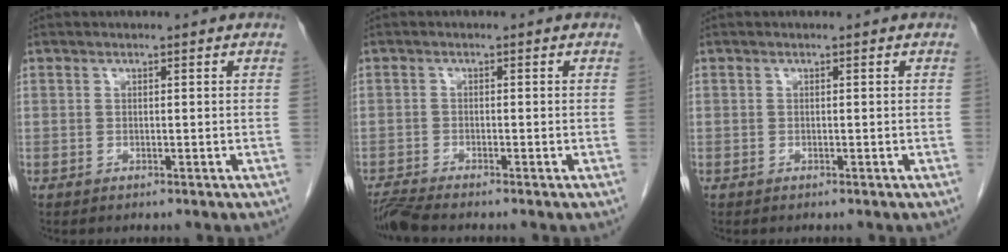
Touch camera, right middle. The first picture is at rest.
{"total": 3.2, "force": [-3.0, -0.6, 1.1], "torque": [-0.027, -0.016, -0.061]}
{"total": 0.0}